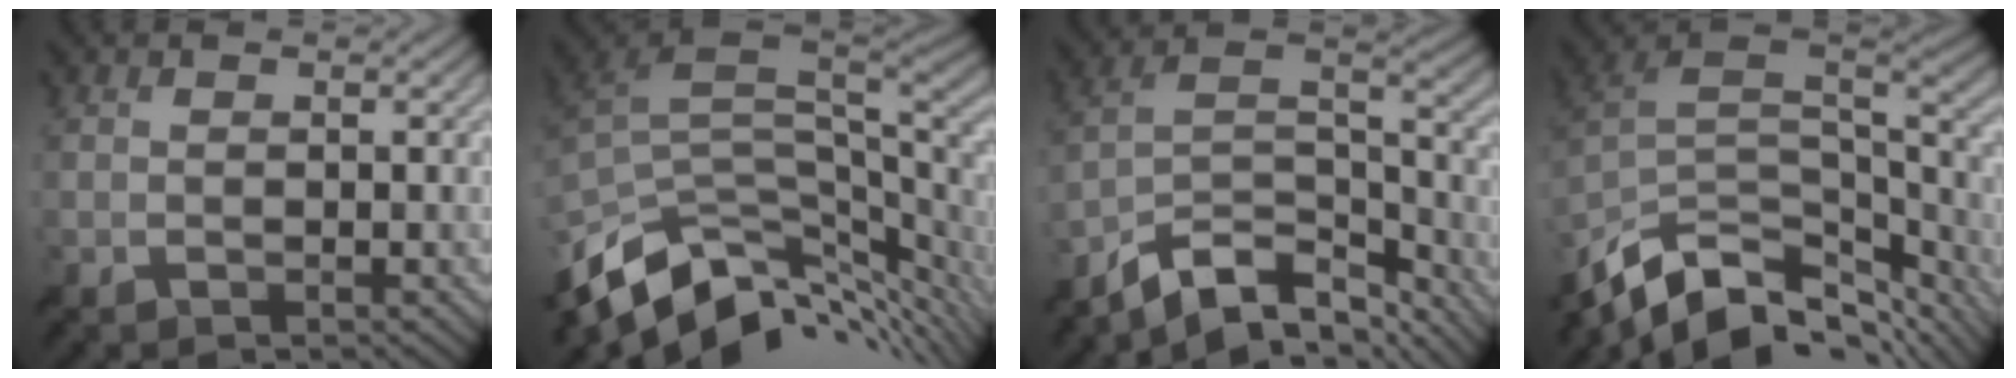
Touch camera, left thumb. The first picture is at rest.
{"total": 13.1, "force": [-4.5, 6.8, 10.3], "torque": [-0.224, -0.029, -0.071]}
{"total": 11.8, "force": [-8.9, 4.9, 5.9], "torque": [-0.117, -0.002, -0.160]}
{"total": 14.1, "force": [-8.8, 6.5, 8.9], "torque": [-0.219, -0.017, -0.139]}